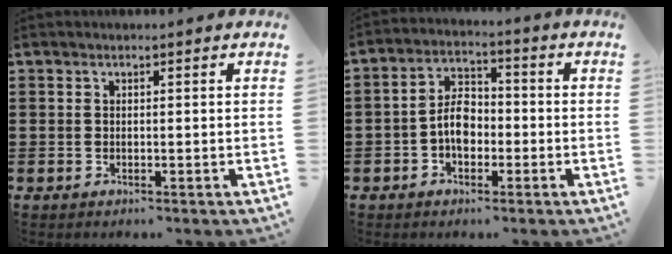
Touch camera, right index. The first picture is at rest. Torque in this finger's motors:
{"motor_torque": [2.14, 0.00, 0.76, 0.07]}